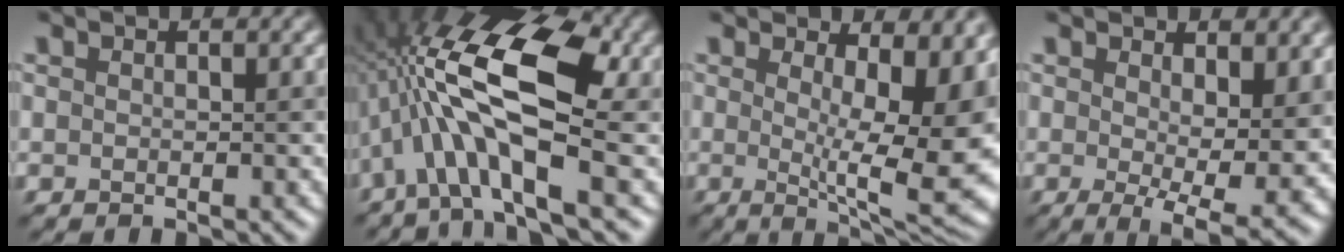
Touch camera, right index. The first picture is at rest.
{"total": 12.5, "force": [-0.7, 4.8, 11.6], "torque": [-0.207, 0.033, -0.026]}
{"total": 13.8, "force": [1.3, 5.0, 12.8], "torque": [-0.123, 0.003, 0.022]}
{"total": 7.3, "force": [0.3, 2.6, 6.8], "torque": [-0.103, -0.026, 0.014]}